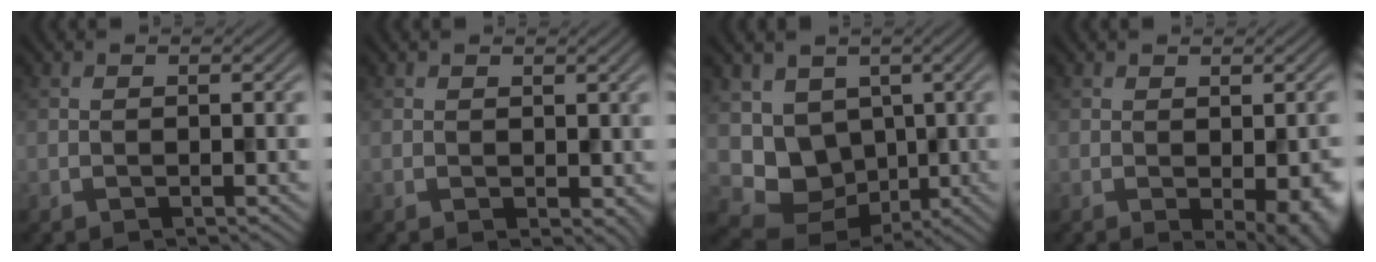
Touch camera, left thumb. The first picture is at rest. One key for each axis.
{"total": 0.9, "fx": 0.4, "fy": 0.8, "fz": 0.4, "tx": -0.010, "ty": -0.008, "tz": 0.008}
{"total": 6.9, "fx": 0.0, "fy": 6.1, "fz": 3.3, "tx": -0.083, "ty": -0.032, "tz": 0.001}
{"total": 5.3, "fx": -1.5, "fy": 2.4, "fz": 4.5, "tx": -0.059, "ty": -0.024, "tz": 0.000}